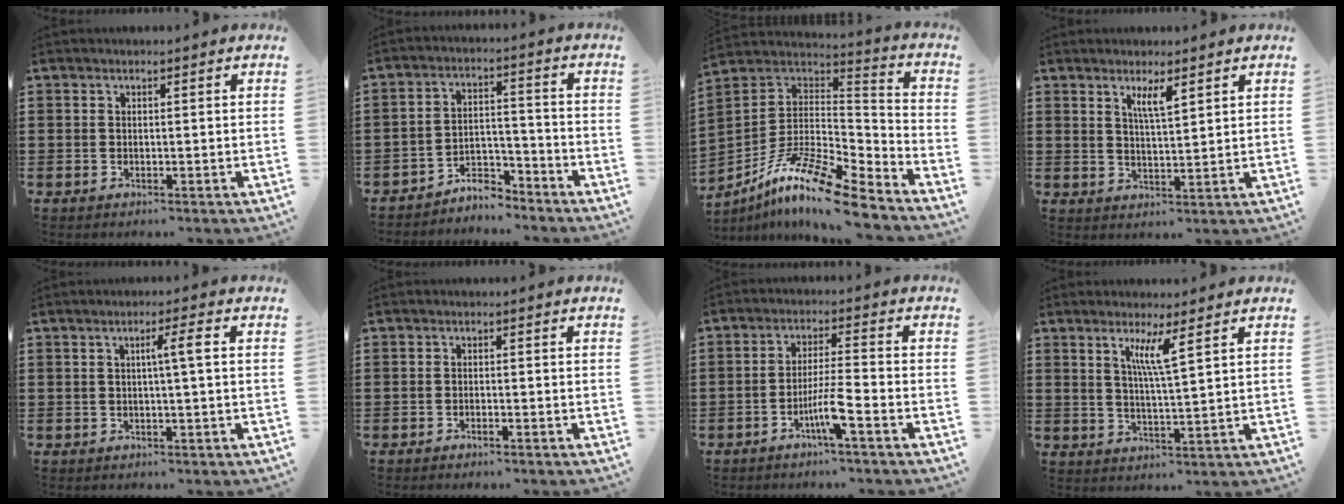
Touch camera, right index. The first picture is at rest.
{"total": 5.2, "force": [-4.9, 1.3, 1.3], "torque": [-0.024, 0.013, -0.097]}
{"total": 13.6, "force": [-10.1, 2.0, 8.8], "torque": [-0.180, 0.012, -0.198]}
{"total": 3.6, "force": [2.2, 0.7, 2.8], "torque": [-0.059, 0.003, 0.037]}
{"total": 3.0, "force": [0.2, -0.2, 3.0], "torque": [-0.055, -0.001, -0.001]}
{"total": 0.8, "force": [-0.8, -0.1, 0.3], "torque": [-0.009, -0.003, -0.014]}
{"total": 5.5, "force": [-2.9, 0.0, 4.6], "torque": [-0.093, -0.008, -0.056]}
{"total": 4.8, "force": [2.6, -0.2, 4.1], "torque": [-0.089, -0.003, 0.041]}